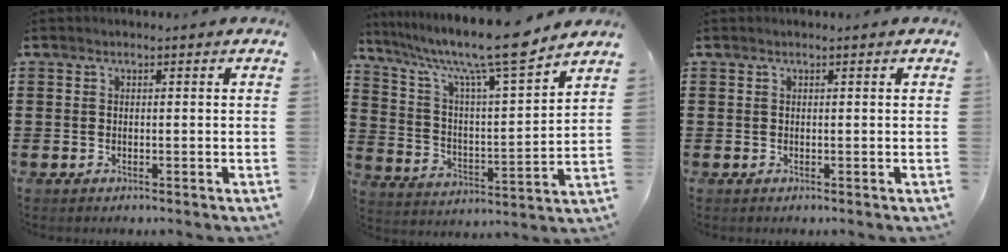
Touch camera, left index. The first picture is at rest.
{"total": 12.3, "force": [9.9, 0.8, 7.3], "torque": [-0.158, -0.065, 0.159]}
{"total": 0.0}